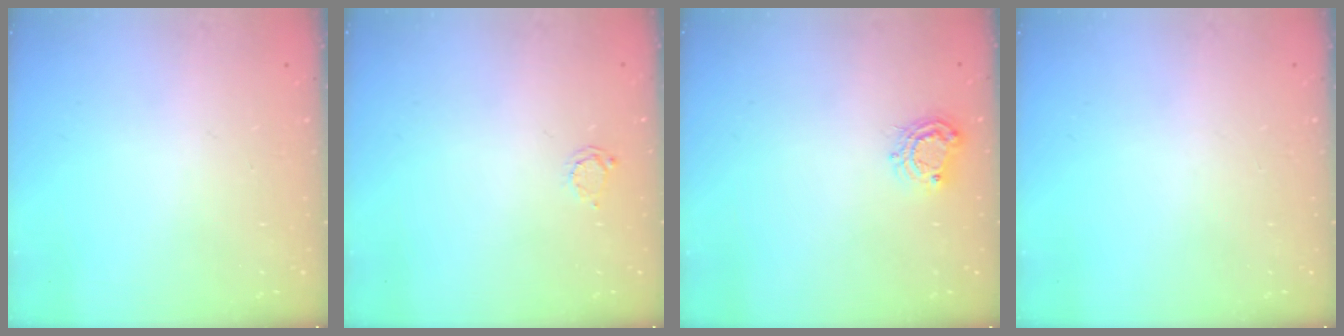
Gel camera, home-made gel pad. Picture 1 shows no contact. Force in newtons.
{"total": 2.8, "press": 2.8, "slide": 0.3}
{"total": 6.7, "press": 6.7, "slide": 0.6}
{"total": 0.0}